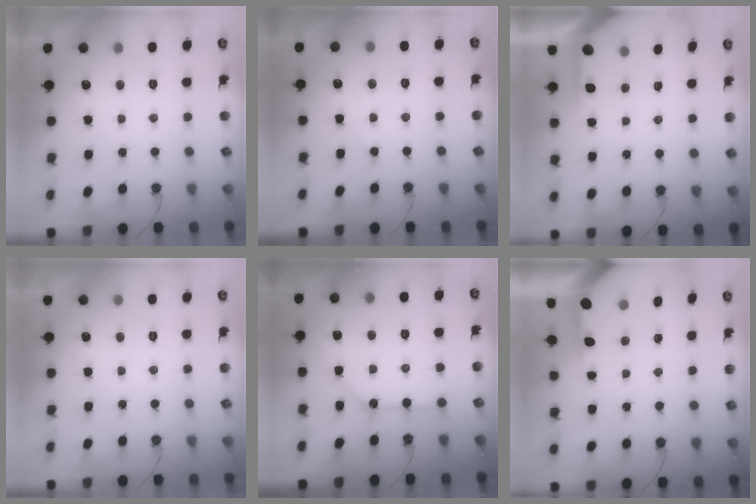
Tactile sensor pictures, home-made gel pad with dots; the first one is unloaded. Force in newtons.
{"total": 3.6, "press": 3.6, "slide": 0.5}
{"total": 2.3, "press": 2.3, "slide": 0.3}
{"total": 0.0}
{"total": 10.2, "press": 10.1, "slide": 1.1}
{"total": 3.4, "press": 3.3, "slide": 0.4}